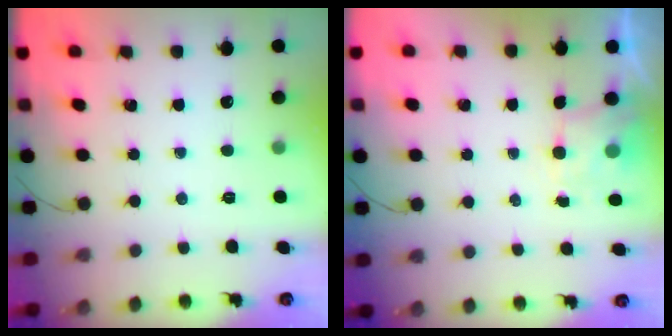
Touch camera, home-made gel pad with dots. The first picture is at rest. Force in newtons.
{"total": 2.0, "press": 1.8, "slide": 1.0}